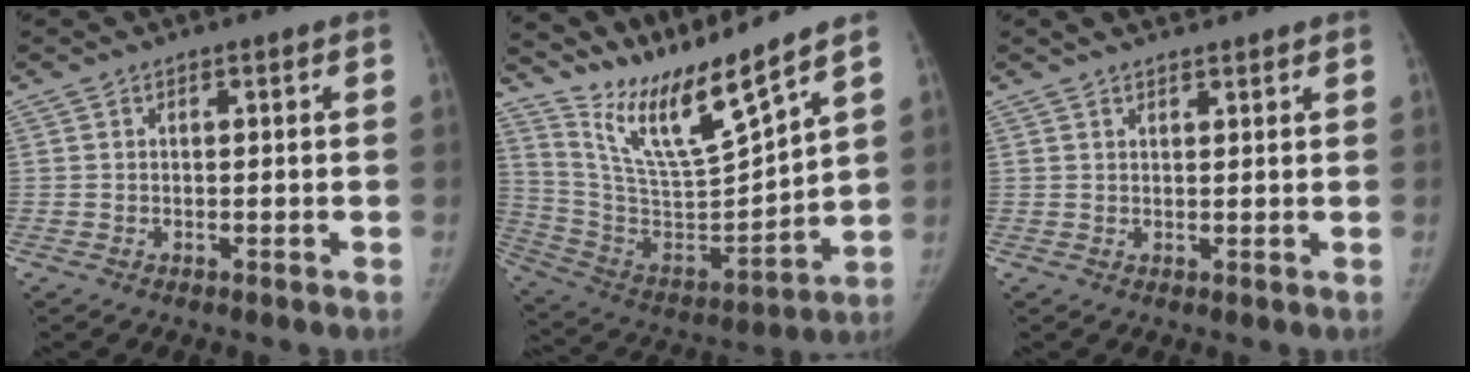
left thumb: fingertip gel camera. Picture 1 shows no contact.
{"total": 16.8, "force": [14.2, 0.5, 8.9], "torque": [-0.147, -0.087, 0.283]}
{"total": 3.6, "force": [2.9, 1.2, 1.6], "torque": [-0.012, 0.003, 0.044]}